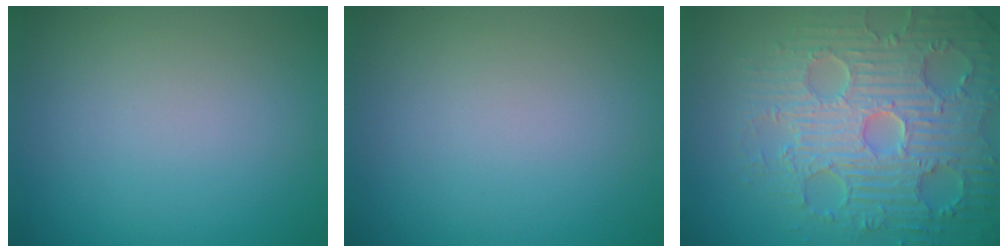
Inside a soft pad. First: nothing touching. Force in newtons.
{"total": 0.0}
{"total": 8.4, "press": 6.4, "slide": 5.5}